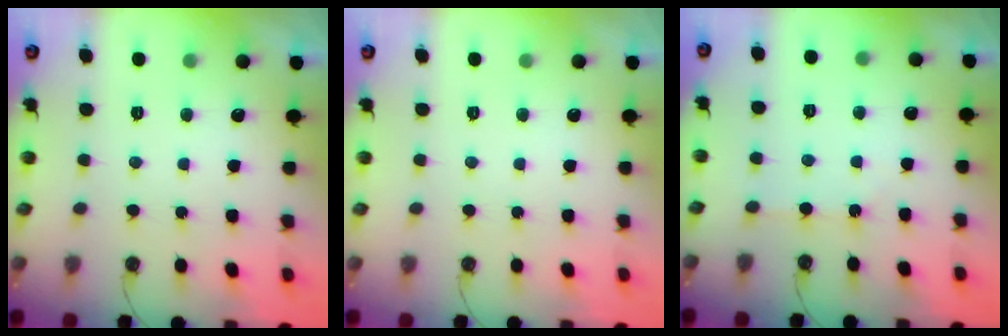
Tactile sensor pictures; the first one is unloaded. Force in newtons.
{"total": 0.0}
{"total": 1.8, "press": 1.8, "slide": 0.4}